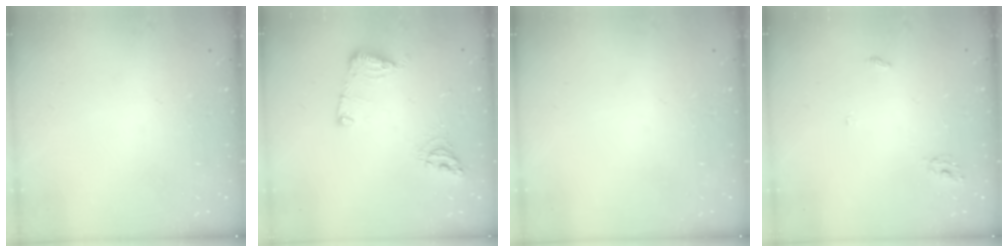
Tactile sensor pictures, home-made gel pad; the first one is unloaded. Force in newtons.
{"total": 10.2, "press": 10.1, "slide": 1.2}
{"total": 0.0}
{"total": 2.8, "press": 2.8, "slide": 0.2}